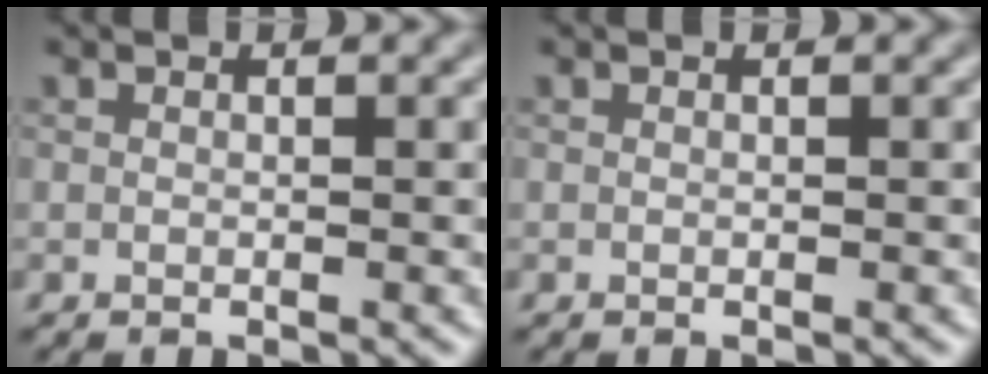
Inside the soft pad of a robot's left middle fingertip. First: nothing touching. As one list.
[{"total": 0.0}]